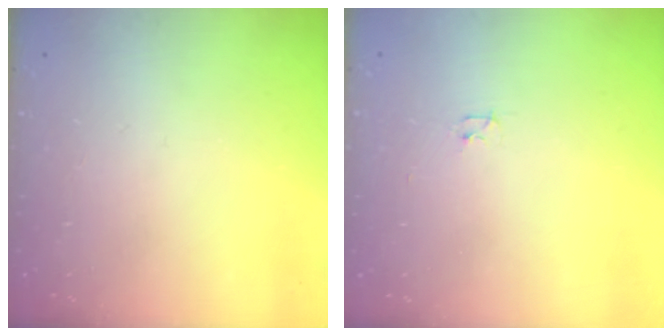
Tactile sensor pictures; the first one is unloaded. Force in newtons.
{"total": 2.4, "press": 2.3, "slide": 0.4}